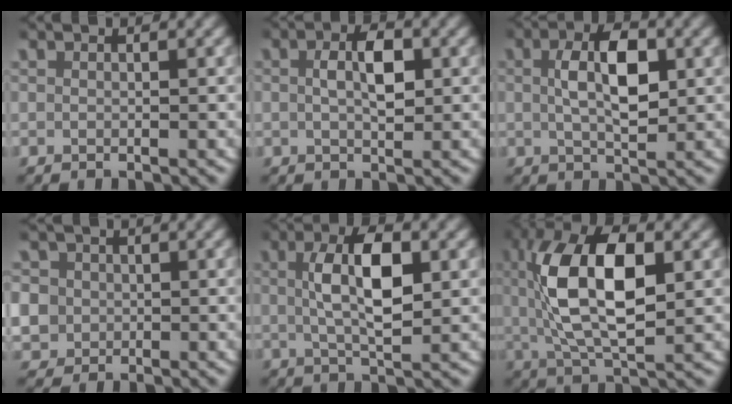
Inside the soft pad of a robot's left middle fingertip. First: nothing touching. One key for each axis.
{"total": 3.6, "fx": 0.3, "fy": 1.6, "fz": 3.2, "tx": -0.047, "ty": -0.001, "tz": 0.007}
{"total": 5.4, "fx": 0.8, "fy": 2.3, "fz": 4.8, "tx": -0.073, "ty": 0.000, "tz": 0.014}
{"total": 5.5, "fx": -0.2, "fy": 5.2, "fz": 1.8, "tx": -0.052, "ty": -0.013, "tz": -0.002}
{"total": 5.8, "fx": 0.9, "fy": 2.1, "fz": 5.3, "tx": -0.086, "ty": 0.003, "tz": 0.016}
{"total": 9.7, "fx": 1.0, "fy": 4.4, "fz": 8.6, "tx": -0.163, "ty": 0.002, "tz": 0.022}